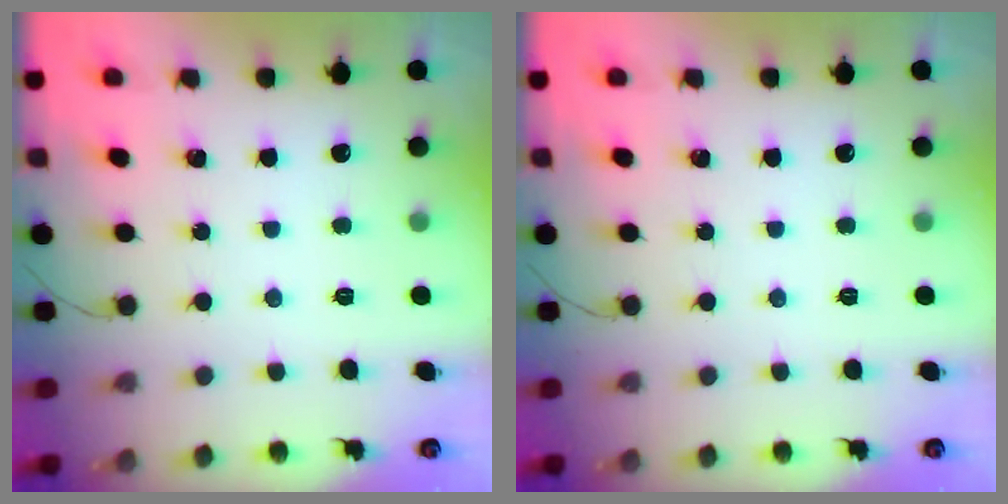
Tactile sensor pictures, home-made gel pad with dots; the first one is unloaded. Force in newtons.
{"total": 0.0}